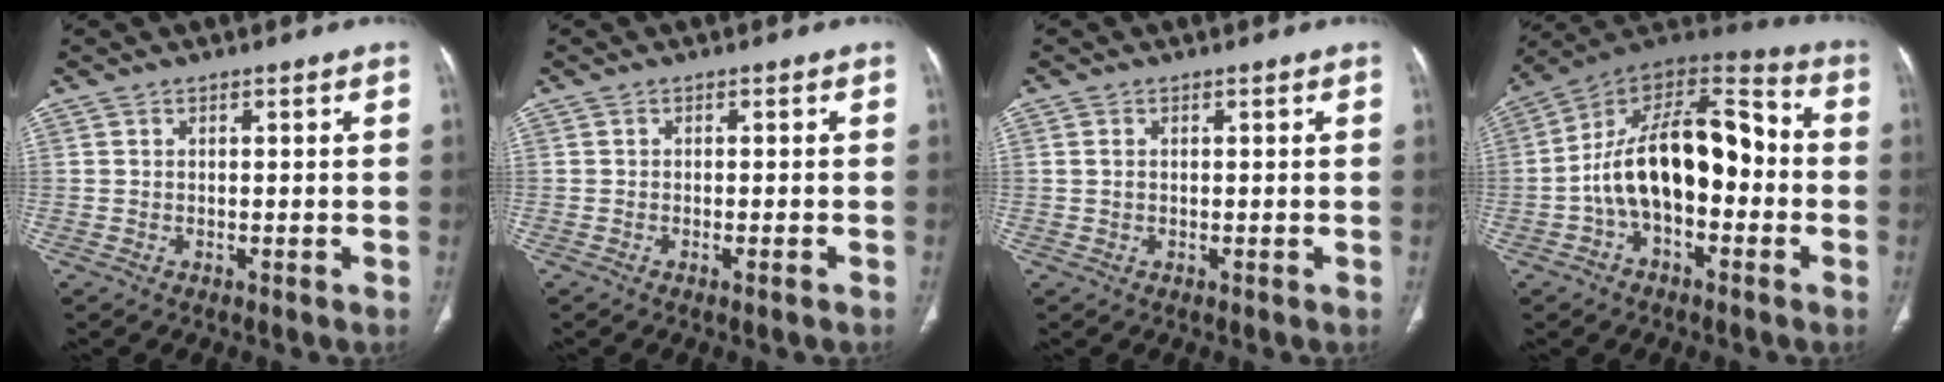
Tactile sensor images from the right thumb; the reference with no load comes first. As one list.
[{"total": 1.1, "force": [-0.6, 0.0, 0.9], "torque": [-0.019, -0.002, -0.009]}, {"total": 0.9, "force": [0.2, 0.7, 0.6], "torque": [-0.014, 0.002, 0.007]}, {"total": 19.8, "force": [-2.4, 10.9, 16.4], "torque": [-0.250, 0.058, -0.047]}]